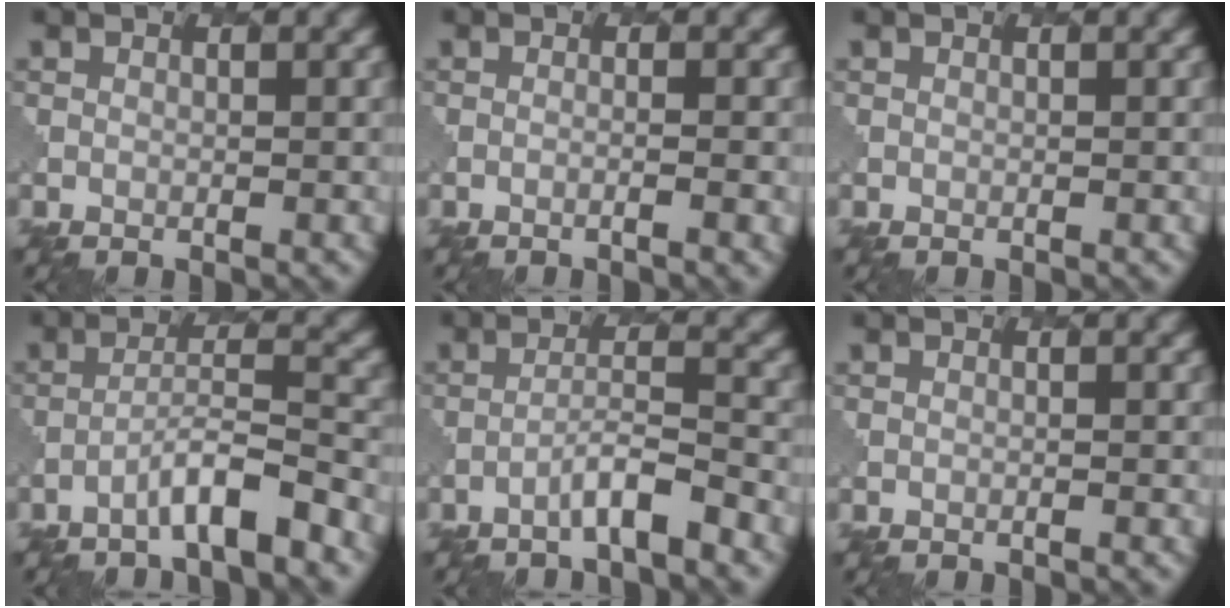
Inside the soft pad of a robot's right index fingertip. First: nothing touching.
{"total": 1.6, "force": [-0.6, 0.3, 1.5], "torque": [-0.014, 0.003, -0.017]}
{"total": 0.0}
{"total": 4.2, "force": [-2.9, 0.3, 3.0], "torque": [-0.052, 0.015, -0.057]}
{"total": 3.0, "force": [-2.1, 0.1, 2.0], "torque": [-0.036, 0.012, -0.045]}
{"total": 0.0}